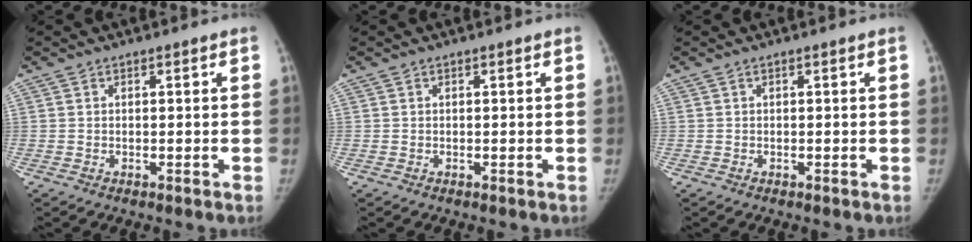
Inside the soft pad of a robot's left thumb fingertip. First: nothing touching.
{"total": 0.0}
{"total": 0.0}